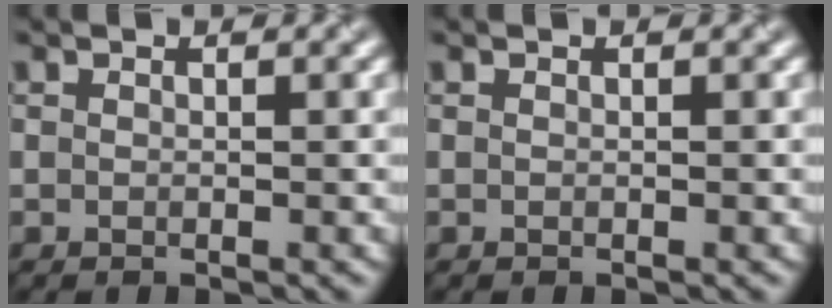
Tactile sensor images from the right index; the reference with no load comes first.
{"total": 0.0}